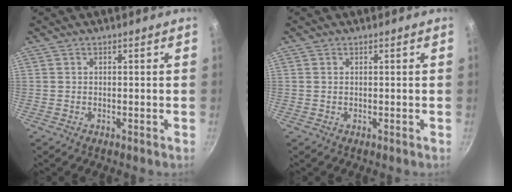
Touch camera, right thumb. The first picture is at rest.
{"total": 0.0}